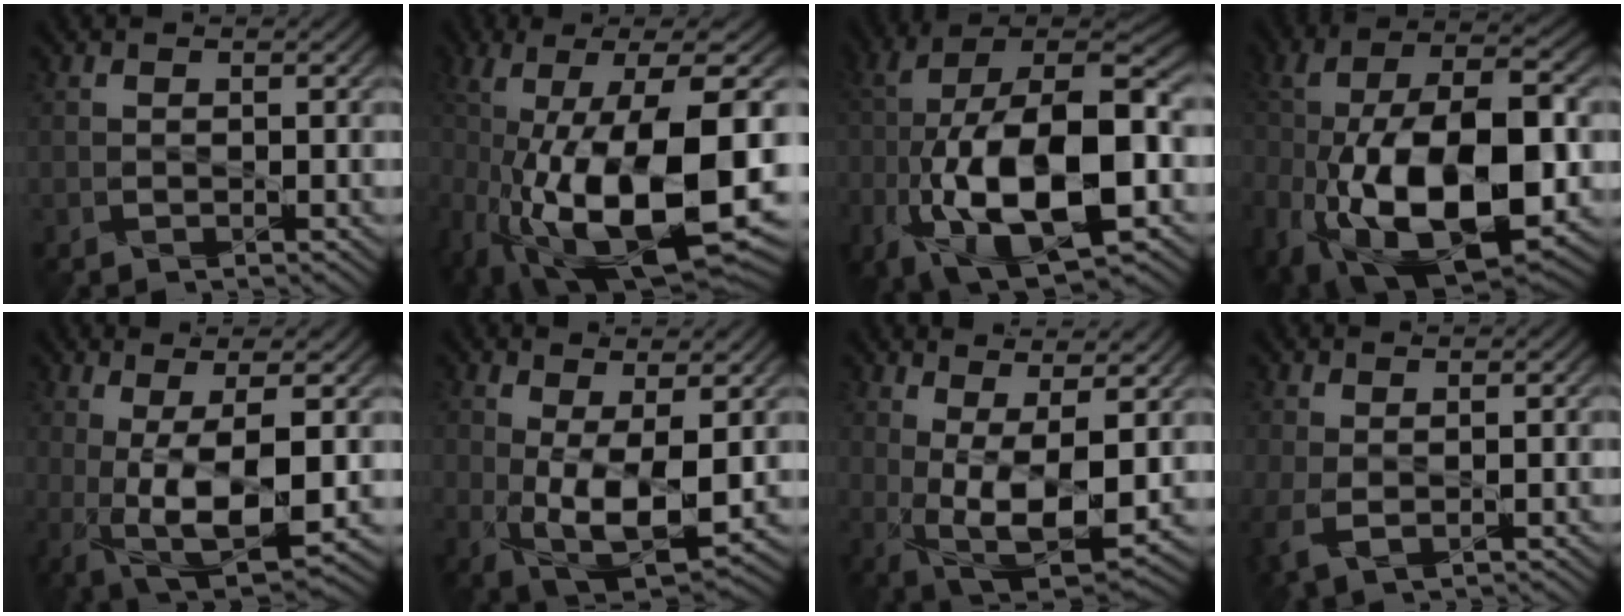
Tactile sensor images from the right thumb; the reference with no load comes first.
{"total": 18.5, "force": [-3.6, 6.5, 16.9], "torque": [-0.309, -0.015, -0.051]}
{"total": 19.1, "force": [-5.6, 8.3, 16.3], "torque": [-0.313, -0.013, -0.098]}
{"total": 18.6, "force": [-4.2, 9.6, 15.3], "torque": [-0.293, -0.029, -0.059]}
{"total": 10.1, "force": [-0.2, 3.3, 9.6], "torque": [-0.181, -0.004, 0.002]}
{"total": 8.8, "force": [0.2, 3.9, 7.8], "torque": [-0.160, -0.011, 0.011]}
{"total": 10.9, "force": [1.7, 4.3, 9.9], "torque": [-0.190, -0.006, 0.038]}
{"total": 3.2, "force": [0.2, 1.6, 2.8], "torque": [-0.079, -0.004, 0.003]}